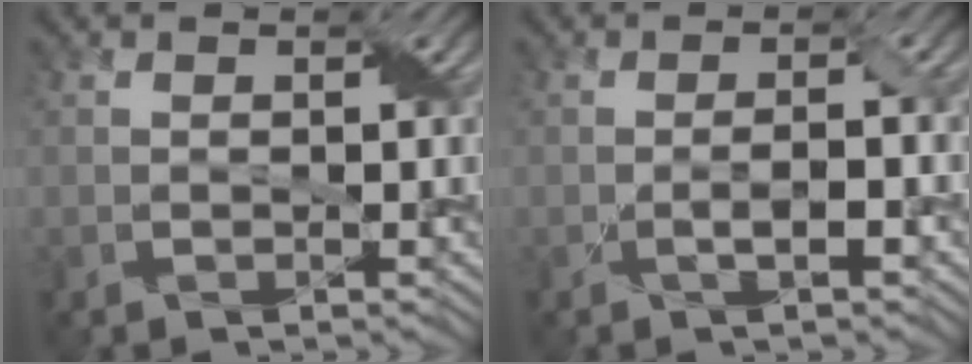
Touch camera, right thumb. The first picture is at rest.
{"total": 2.3, "force": [-0.8, 0.4, 2.1], "torque": [-0.041, 0.005, -0.015]}